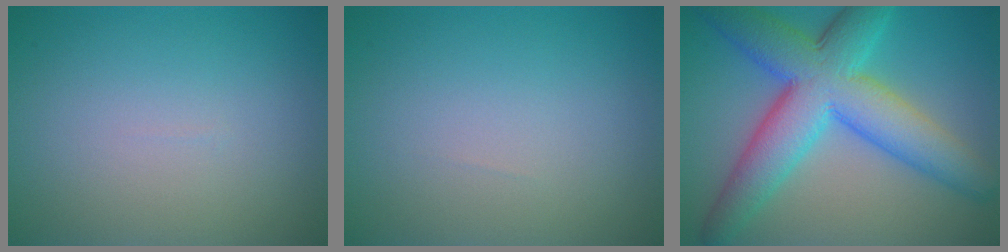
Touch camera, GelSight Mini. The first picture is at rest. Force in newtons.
{"total": 0.0}
{"total": 10.1, "press": 10.1, "slide": 0.4}